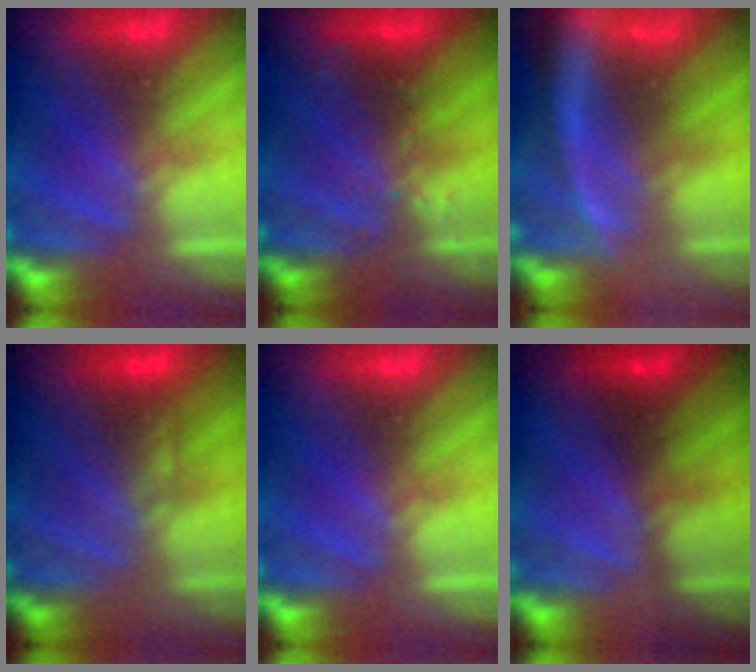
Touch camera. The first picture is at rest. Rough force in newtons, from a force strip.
{"total": 2.9}
{"total": 7.0}
{"total": 2.3}
{"total": 0.0}
{"total": 1.3}